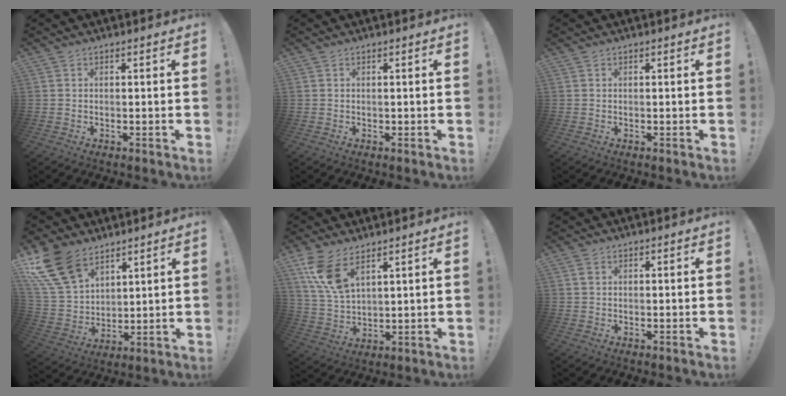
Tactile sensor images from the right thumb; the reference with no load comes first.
{"total": 0.0}
{"total": 0.0}
{"total": 15.5, "force": [9.8, 9.1, 7.7], "torque": [-0.170, -0.054, 0.190]}
{"total": 11.2, "force": [6.6, 5.1, 7.5], "torque": [-0.152, -0.025, 0.125]}
{"total": 1.2, "force": [0.5, 0.8, 0.7], "torque": [-0.007, 0.000, 0.008]}